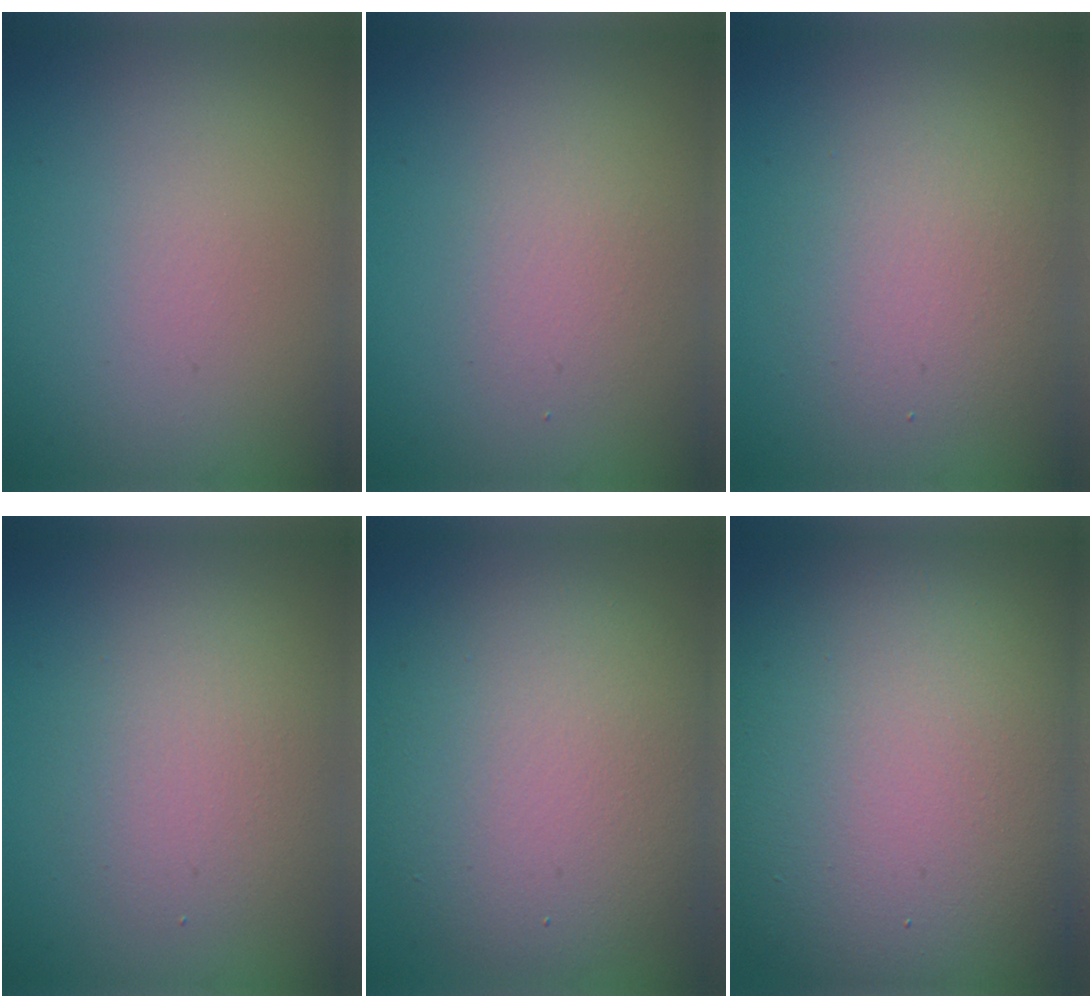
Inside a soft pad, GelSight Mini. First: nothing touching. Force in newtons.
{"total": 1.6, "press": 1.6, "slide": 0.1}
{"total": 3.4, "press": 3.4, "slide": 0.2}
{"total": 3.1, "press": 3.1, "slide": 0.1}
{"total": 8.5, "press": 8.5, "slide": 0.3}
{"total": 17.7, "press": 17.6, "slide": 1.5}